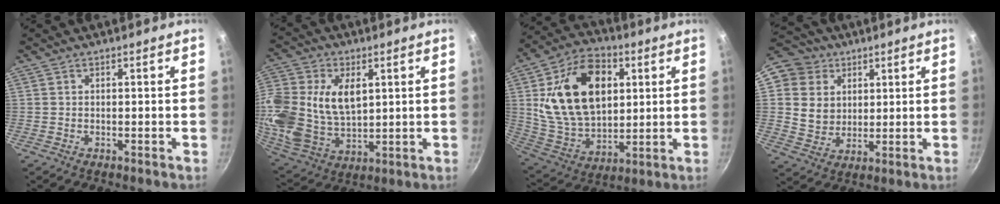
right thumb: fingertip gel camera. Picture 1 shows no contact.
{"total": 21.3, "force": [4.8, 14.7, 14.7], "torque": [-0.330, -0.005, 0.097]}
{"total": 22.3, "force": [5.1, 14.6, 16.0], "torque": [-0.255, -0.006, 0.096]}
{"total": 11.3, "force": [4.4, 9.8, 3.5], "torque": [-0.029, -0.008, 0.077]}